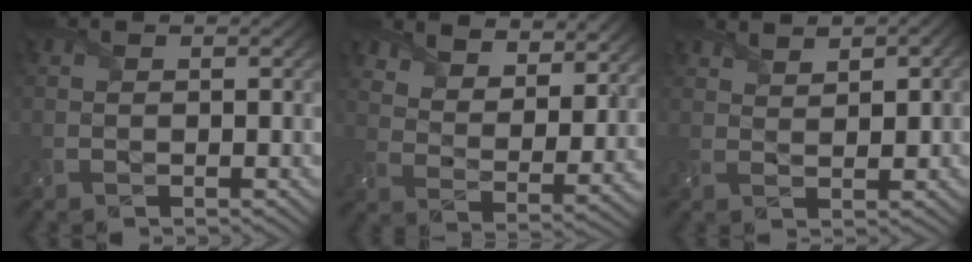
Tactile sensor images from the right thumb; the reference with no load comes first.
{"total": 8.6, "force": [7.2, 3.4, 3.3], "torque": [-0.079, -0.011, 0.130]}
{"total": 3.3, "force": [2.2, 1.4, 2.0], "torque": [-0.031, 0.003, 0.050]}